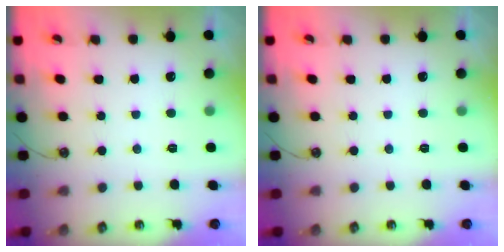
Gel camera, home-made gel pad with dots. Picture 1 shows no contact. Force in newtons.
{"total": 0.0}